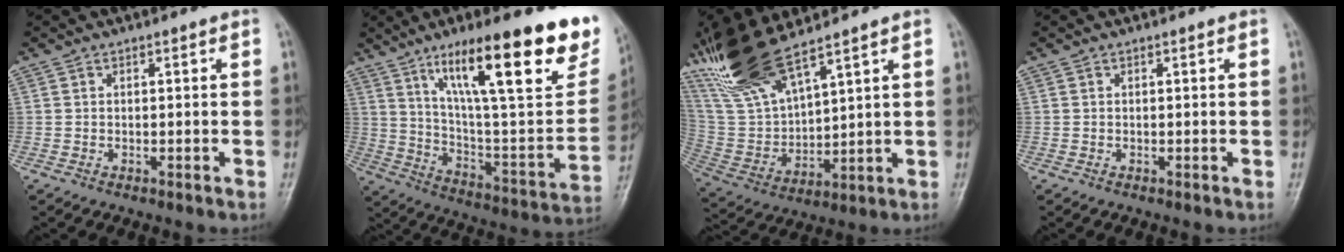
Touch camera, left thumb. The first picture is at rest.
{"total": 30.3, "force": [17.7, 7.0, 23.5], "torque": [-0.323, -0.048, 0.285]}
{"total": 15.7, "force": [12.0, 4.1, 9.2], "torque": [-0.181, -0.049, 0.254]}
{"total": 0.0}